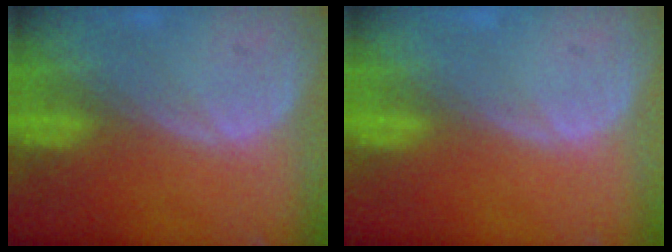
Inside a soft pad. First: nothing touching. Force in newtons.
{"total": 0.0}